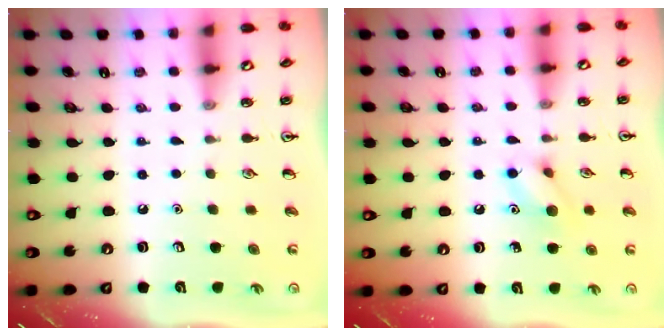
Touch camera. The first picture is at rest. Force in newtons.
{"total": 8.3, "press": 8.3, "slide": 0.5}